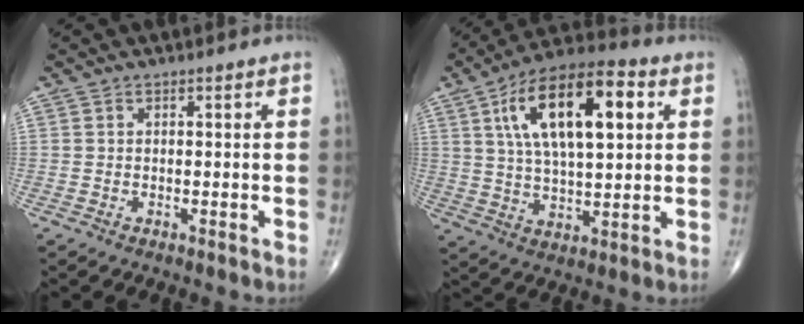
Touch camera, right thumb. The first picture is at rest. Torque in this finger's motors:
{"motor_torque": [-0.45, 1.03, 1.27, 0.37, 0.16]}